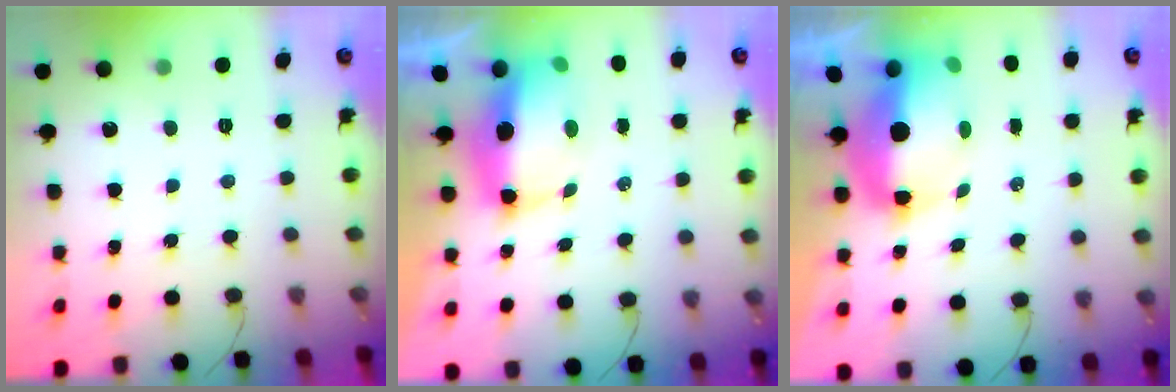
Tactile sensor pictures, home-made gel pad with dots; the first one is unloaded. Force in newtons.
{"total": 10.2, "press": 9.9, "slide": 2.2}
{"total": 10.7, "press": 10.5, "slide": 2.0}